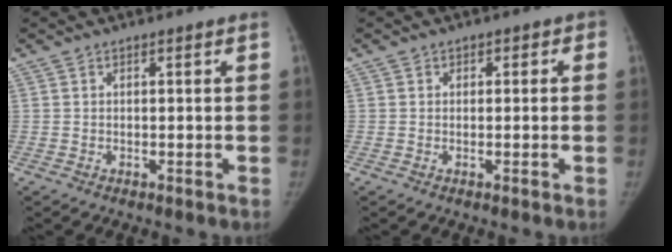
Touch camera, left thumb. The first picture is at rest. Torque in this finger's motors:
{"motor_torque": [-0.46, -0.22, -0.16, 0.05, -0.07]}